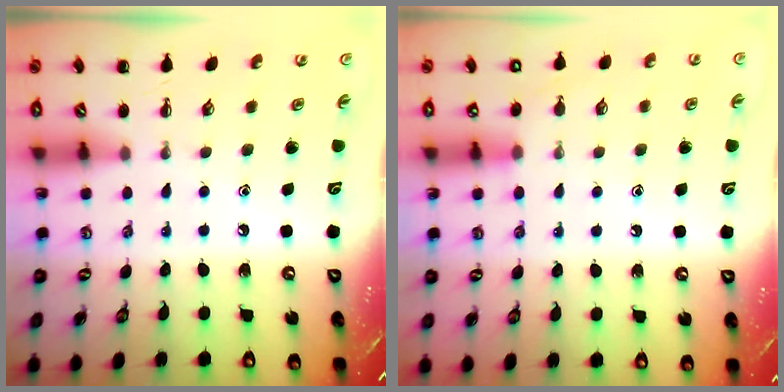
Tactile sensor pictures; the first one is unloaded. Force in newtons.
{"total": 7.7, "press": 7.5, "slide": 2.0}